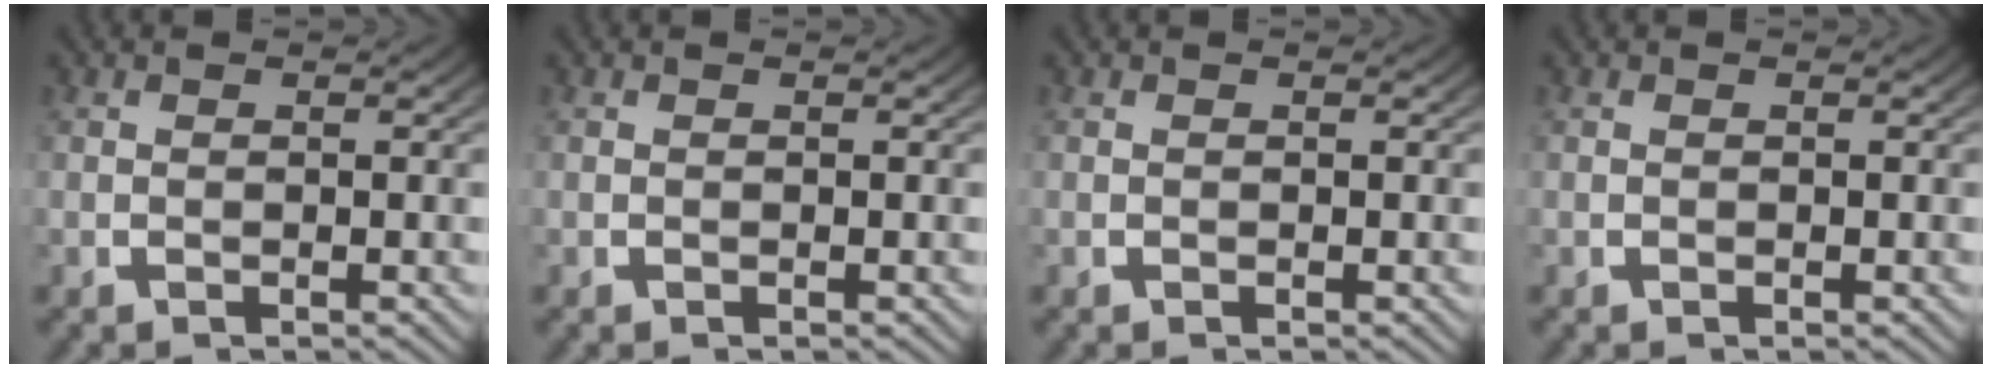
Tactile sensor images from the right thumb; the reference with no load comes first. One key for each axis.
{"total": 0.0}
{"total": 0.0}
{"total": 0.0}